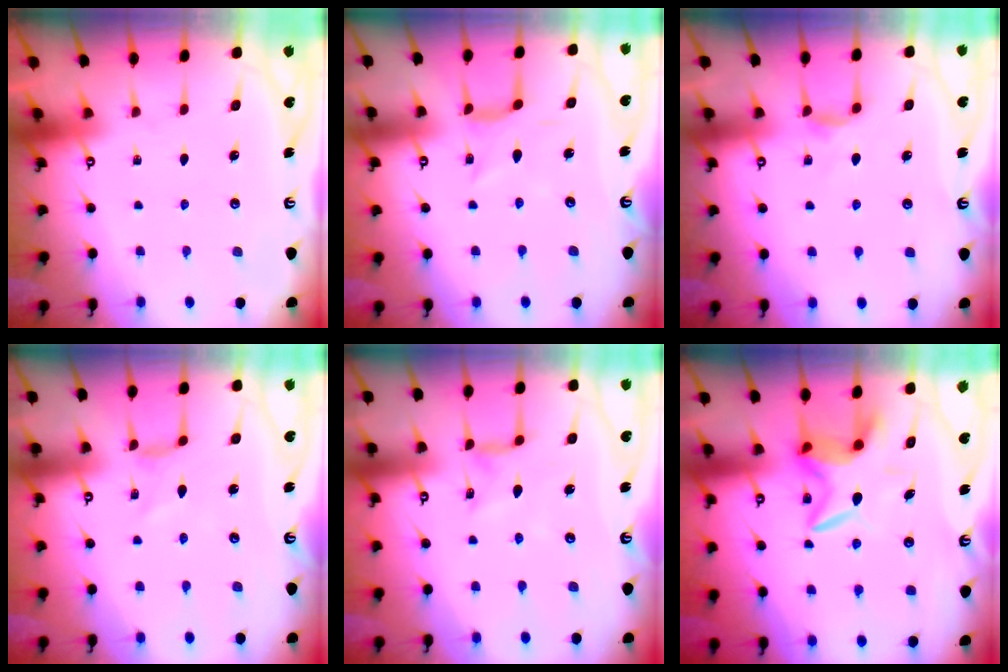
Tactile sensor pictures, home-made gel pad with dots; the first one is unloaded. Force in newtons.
{"total": 4.1, "press": 4.0, "slide": 0.5}
{"total": 5.2, "press": 5.2, "slide": 0.6}
{"total": 0.0}
{"total": 2.4, "press": 2.4, "slide": 0.3}
{"total": 7.5, "press": 7.3, "slide": 1.4}